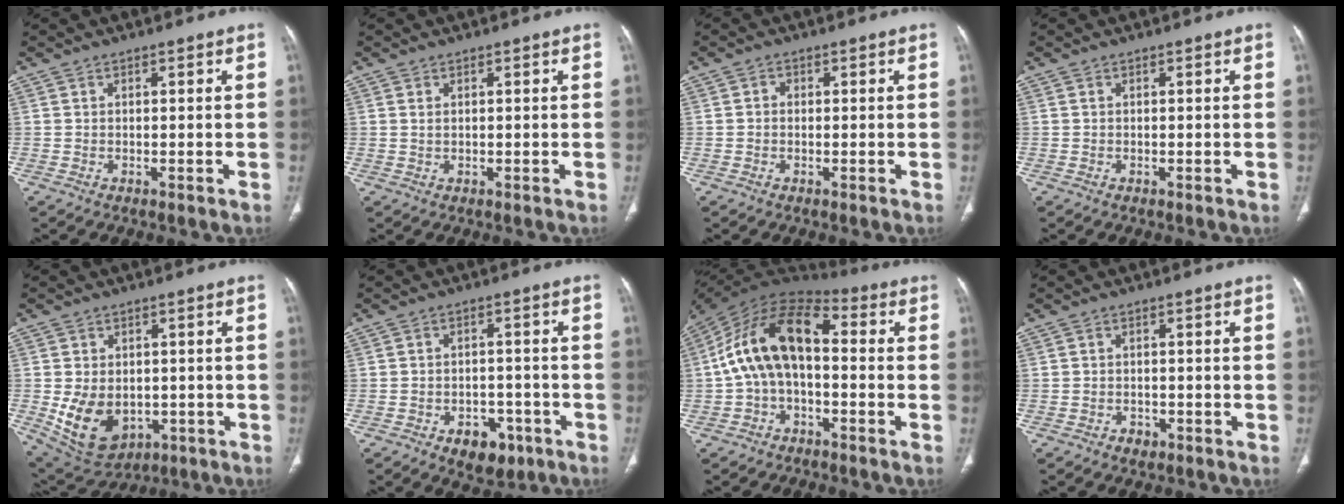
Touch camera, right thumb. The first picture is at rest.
{"total": 0.8, "force": [0.4, 0.4, 0.6], "torque": [-0.014, 0.003, 0.012]}
{"total": 1.1, "force": [0.0, 1.0, 0.5], "torque": [-0.002, 0.004, -0.003]}
{"total": 0.0}
{"total": 12.0, "force": [-2.2, 8.8, 7.9], "torque": [-0.115, 0.000, -0.008]}
{"total": 7.4, "force": [-3.9, 4.9, 4.0], "torque": [-0.026, 0.027, -0.049]}
{"total": 15.4, "force": [-0.2, 8.8, 12.6], "torque": [-0.221, 0.051, -0.015]}
{"total": 1.8, "force": [-1.1, 1.3, 0.6], "torque": [-0.006, 0.007, -0.013]}